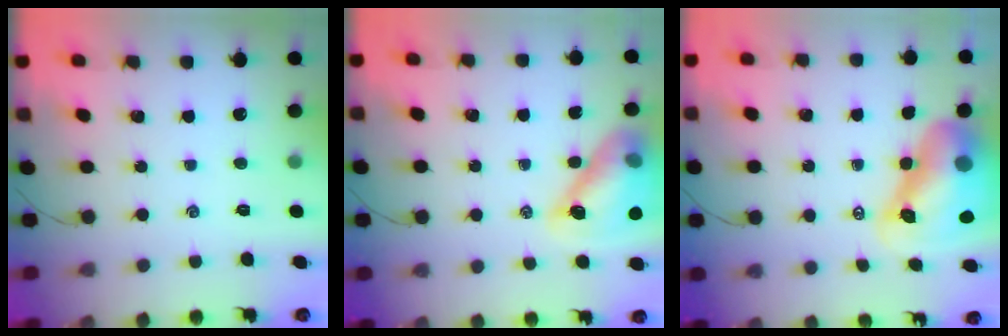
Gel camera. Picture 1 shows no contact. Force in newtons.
{"total": 14.2, "press": 13.6, "slide": 4.1}
{"total": 13.3, "press": 12.8, "slide": 3.8}